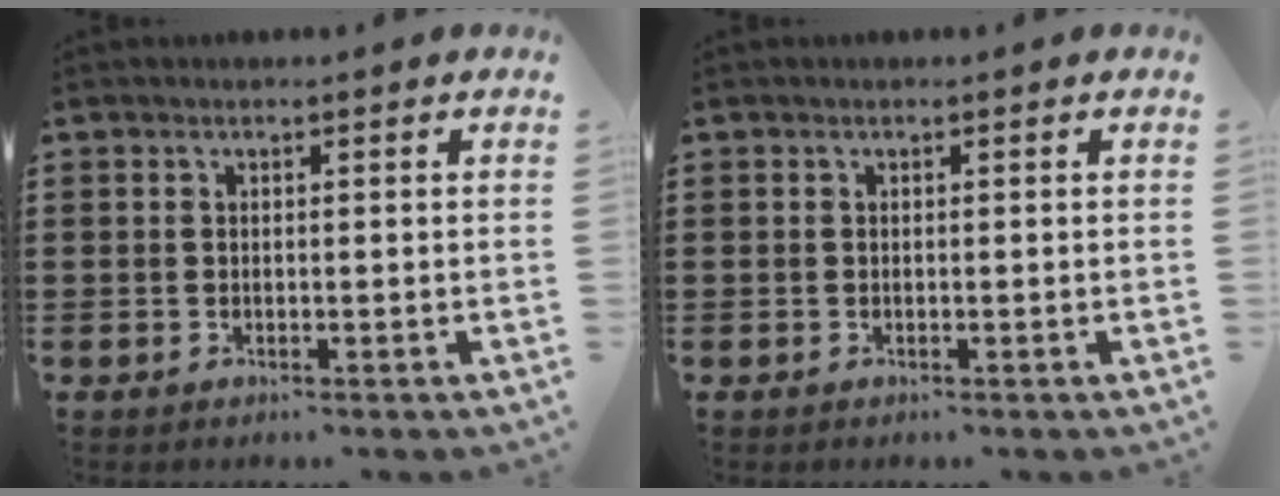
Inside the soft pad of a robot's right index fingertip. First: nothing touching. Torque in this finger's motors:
{"motor_torque": [-0.02, 0.02, 0.00, 0.00]}